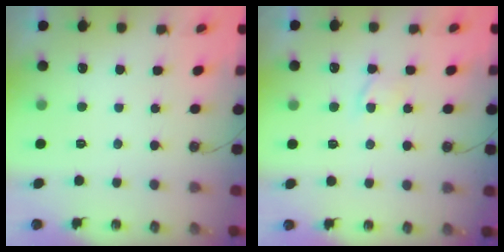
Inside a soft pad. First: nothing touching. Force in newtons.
{"total": 2.1, "press": 2.1, "slide": 0.4}